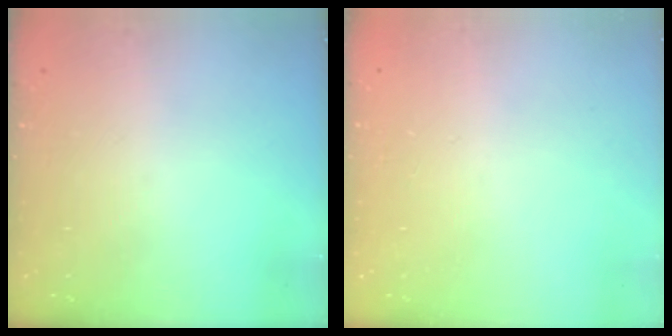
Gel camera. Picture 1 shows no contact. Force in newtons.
{"total": 2.5, "press": 2.5, "slide": 0.2}